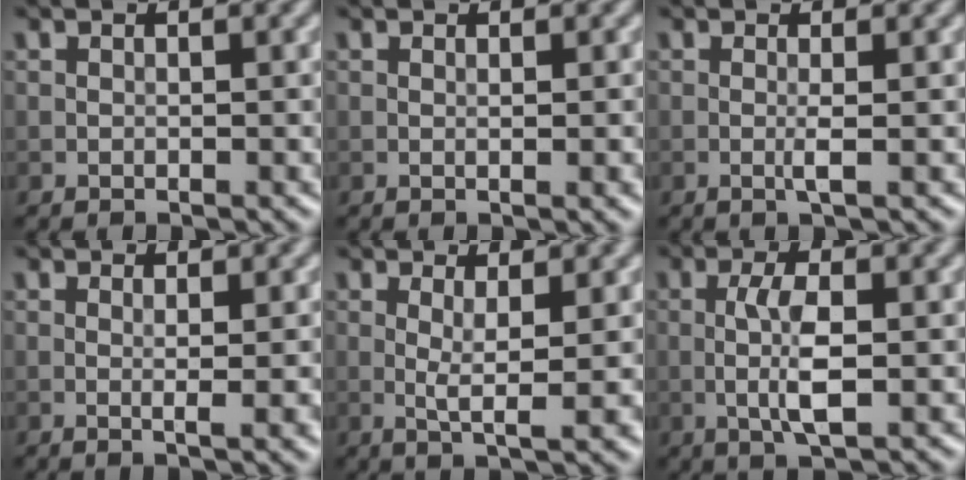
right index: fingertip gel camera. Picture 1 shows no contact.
{"total": 1.2, "force": [0.1, 0.3, 1.1], "torque": [-0.014, 0.003, 0.000]}
{"total": 1.1, "force": [-0.1, 0.0, 1.1], "torque": [-0.025, -0.002, -0.005]}
{"total": 2.5, "force": [0.2, 0.5, 2.4], "torque": [-0.034, -0.001, 0.002]}
{"total": 3.4, "force": [0.5, 0.5, 3.3], "torque": [-0.062, -0.012, 0.011]}
{"total": 4.0, "force": [-0.5, 1.0, 3.8], "torque": [-0.080, -0.001, -0.011]}